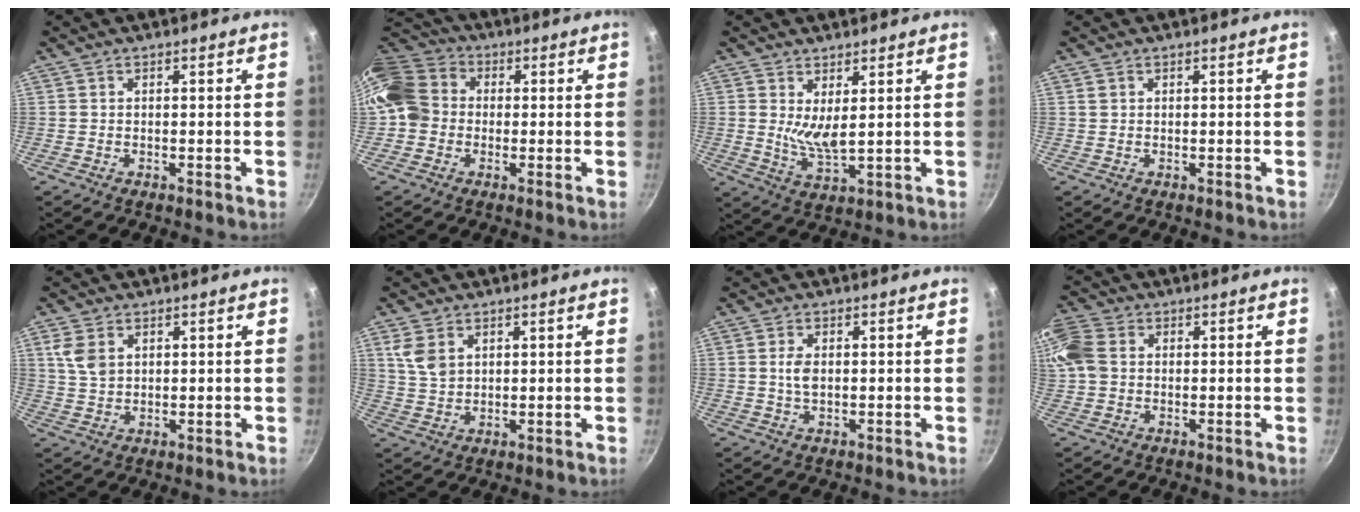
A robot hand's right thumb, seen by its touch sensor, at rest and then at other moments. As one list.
[{"total": 10.1, "force": [0.2, 8.7, 5.1], "torque": [-0.067, 0.020, -0.017]}, {"total": 5.3, "force": [1.9, 1.9, 4.7], "torque": [-0.081, -0.034, 0.038]}, {"total": 0.6, "force": [0.3, 0.5, 0.2], "torque": [-0.003, 0.001, 0.004]}, {"total": 5.6, "force": [2.1, 3.9, 3.5], "torque": [-0.063, -0.003, 0.045]}, {"total": 6.0, "force": [2.5, 4.1, 3.5], "torque": [-0.061, -0.006, 0.055]}, {"total": 3.0, "force": [0.4, 1.7, 2.4], "torque": [-0.042, -0.001, 0.008]}, {"total": 8.0, "force": [1.4, 6.1, 5.1], "torque": [-0.110, 0.015, 0.018]}]